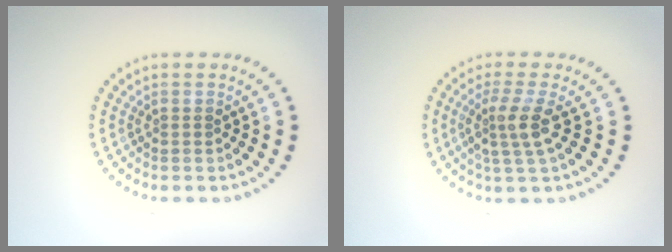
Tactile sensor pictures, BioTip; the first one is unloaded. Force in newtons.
{"total": 3.0, "press": 2.3, "slide": 1.9}